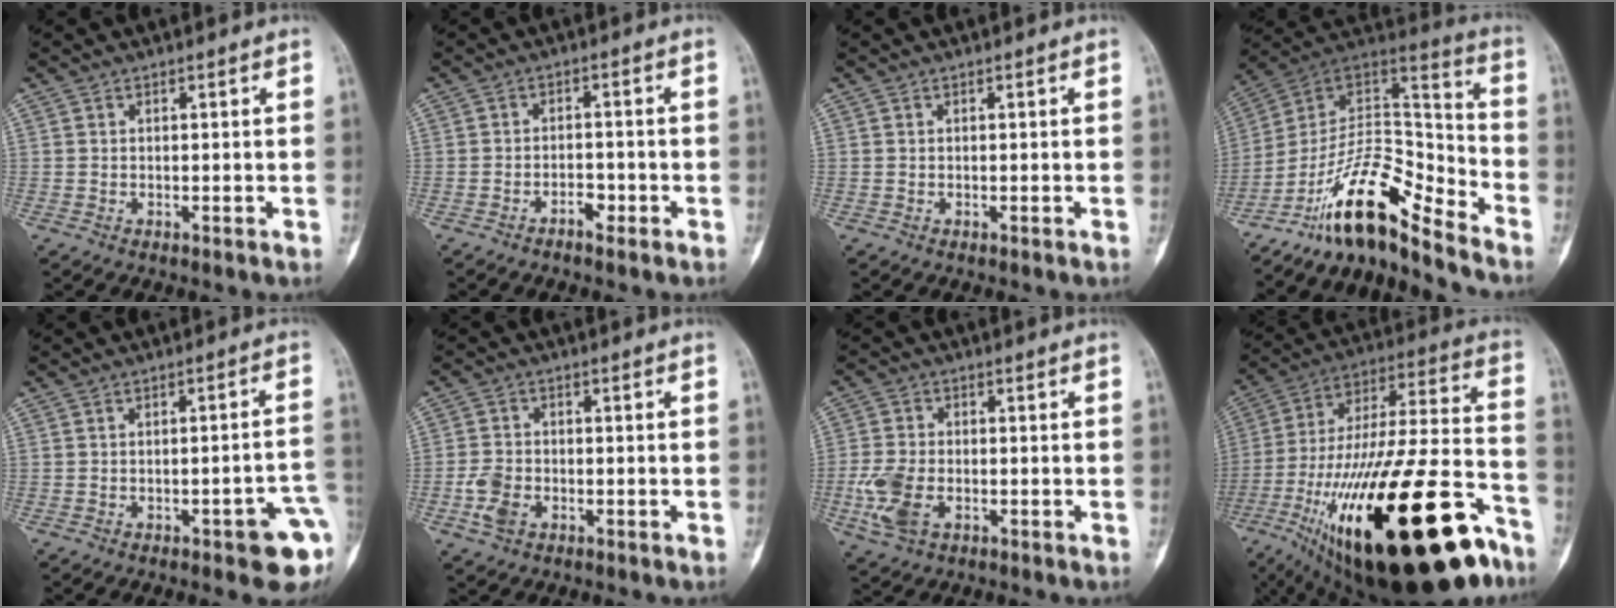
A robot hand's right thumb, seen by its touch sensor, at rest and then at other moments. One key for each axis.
{"total": 2.6, "fx": -1.7, "fy": 1.2, "fz": 1.5, "tx": -0.023, "ty": 0.016, "tz": -0.031}
{"total": 0.0}
{"total": 16.7, "fx": -12.8, "fy": 4.8, "fz": 9.6, "tx": -0.138, "ty": 0.123, "tz": -0.228}
{"total": 9.4, "fx": -3.5, "fy": 2.5, "fz": 8.4, "tx": -0.091, "ty": 0.021, "tz": -0.036}
{"total": 5.0, "fx": -1.9, "fy": 3.4, "fz": 3.2, "tx": -0.063, "ty": 0.006, "tz": -0.037}
{"total": 8.0, "fx": -2.4, "fy": 4.8, "fz": 5.9, "tx": -0.135, "ty": 0.003, "tz": -0.045}
{"total": 43.3, "fx": -21.5, "fy": 14.2, "fz": 34.8, "tx": -0.552, "ty": 0.038, "tz": -0.344}